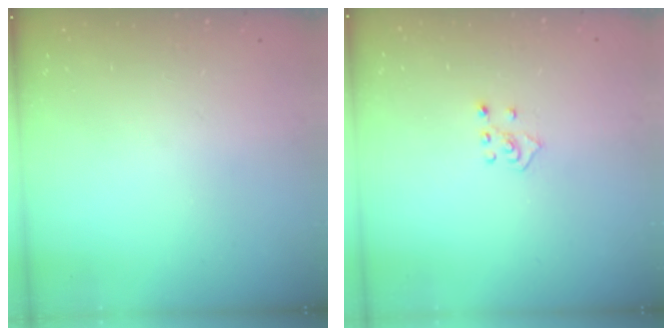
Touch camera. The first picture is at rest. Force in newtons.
{"total": 2.3, "press": 2.3, "slide": 0.5}